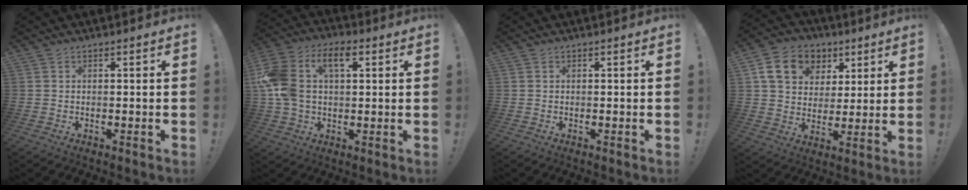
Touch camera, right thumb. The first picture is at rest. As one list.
[{"total": 15.0, "force": [3.8, 9.5, 10.9], "torque": [-0.224, 0.000, 0.066]}, {"total": 0.0}, {"total": 14.6, "force": [6.7, 11.1, 6.6], "torque": [-0.093, -0.023, 0.134]}]